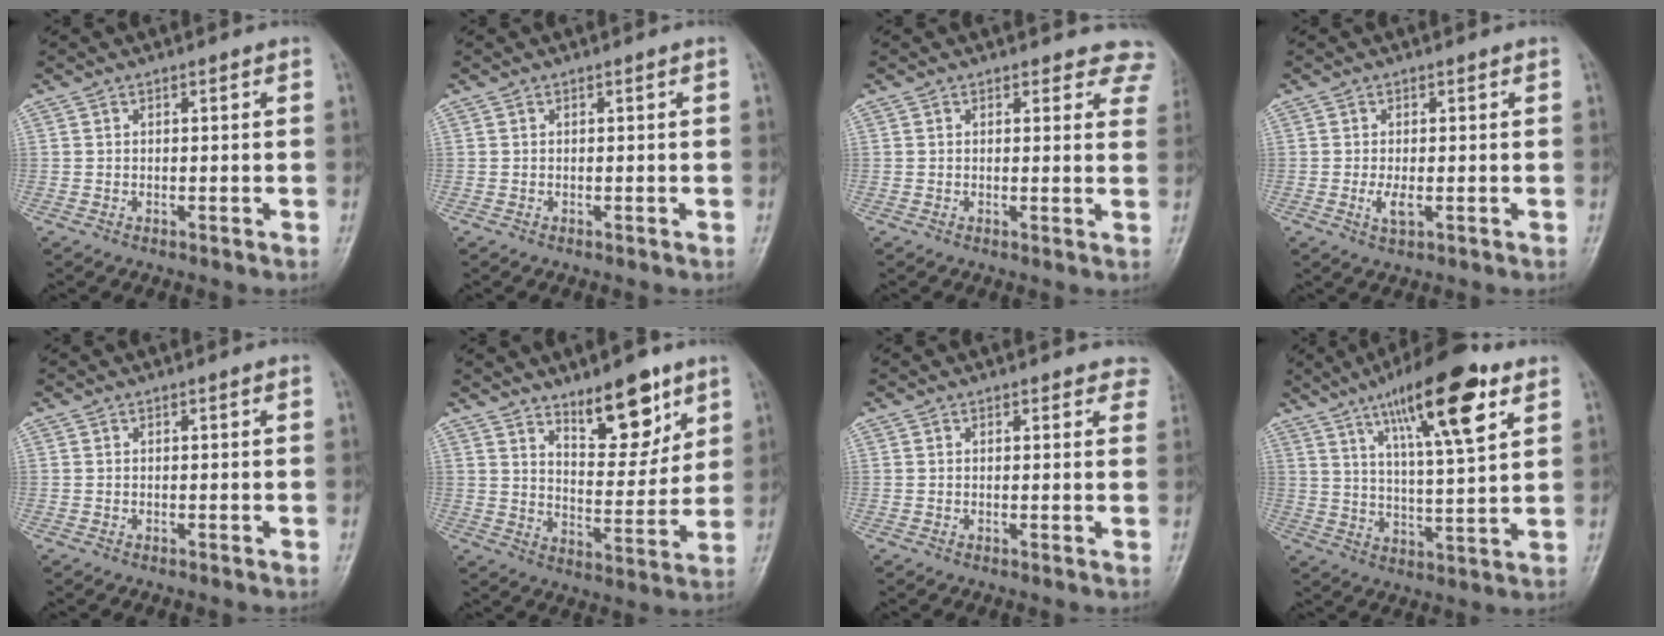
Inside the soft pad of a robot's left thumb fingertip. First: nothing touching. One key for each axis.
{"total": 0.0}
{"total": 6.8, "fx": 6.1, "fy": 3.0, "fz": 0.5, "tx": 0.049, "ty": -0.023, "tz": 0.035}
{"total": 2.6, "fx": -0.5, "fy": 1.1, "fz": 2.3, "tx": -0.052, "ty": -0.006, "tz": -0.008}
{"total": 0.0}
{"total": 12.4, "fx": 8.2, "fy": 4.9, "fz": 7.9, "tx": -0.080, "ty": -0.061, "tz": 0.135}
{"total": 3.4, "fx": 2.9, "fy": 1.6, "fz": 0.7, "tx": 0.028, "ty": -0.009, "tz": 0.014}
{"total": 17.5, "fx": 9.3, "fy": 4.1, "fz": 14.3, "tx": -0.214, "ty": -0.032, "tz": 0.152}